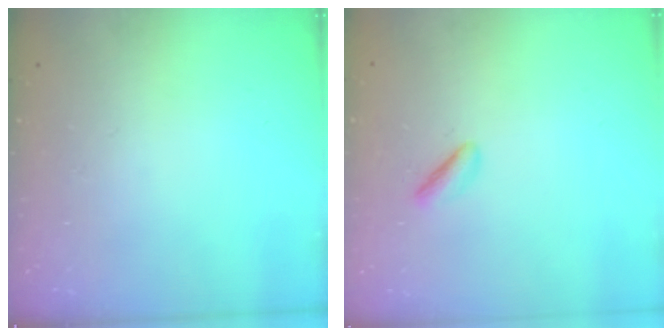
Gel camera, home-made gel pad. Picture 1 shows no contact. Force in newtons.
{"total": 2.2, "press": 1.9, "slide": 1.2}